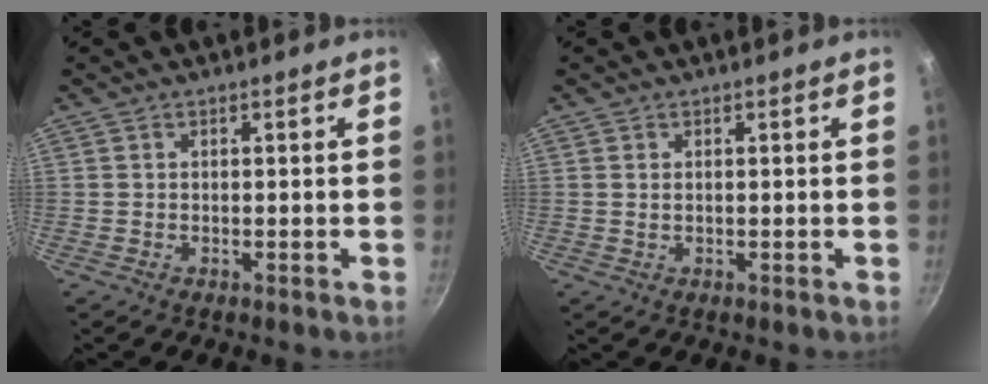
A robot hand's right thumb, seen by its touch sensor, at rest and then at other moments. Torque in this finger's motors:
{"motor_torque": [-0.42, 0.19, 0.20, 0.37, -0.01]}